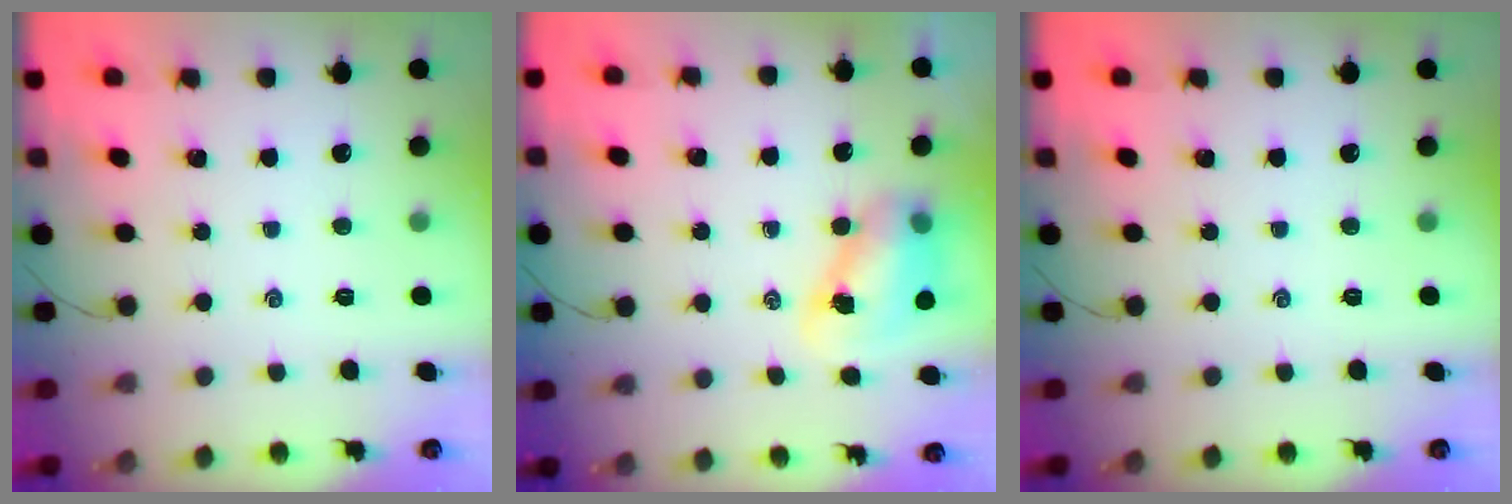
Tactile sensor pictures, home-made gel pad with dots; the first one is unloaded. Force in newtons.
{"total": 7.8, "press": 7.5, "slide": 2.0}
{"total": 0.0}